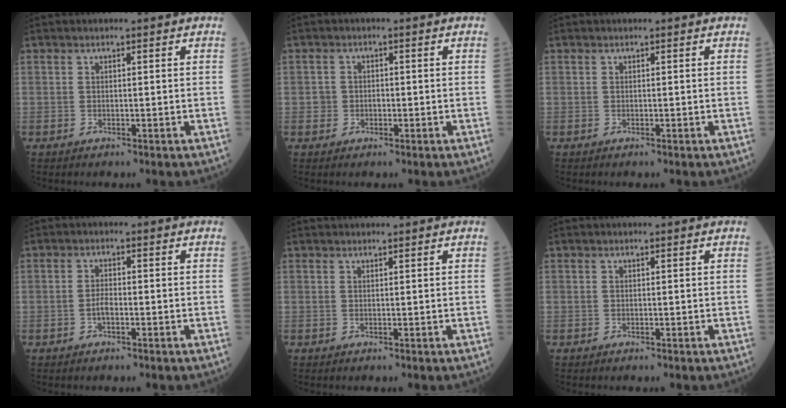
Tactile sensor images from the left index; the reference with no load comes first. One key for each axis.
{"total": 1.8, "fx": -0.6, "fy": 1.7, "fz": 0.3, "tx": -0.001, "ty": 0.008, "tz": -0.010}
{"total": 0.0}
{"total": 1.6, "fx": -0.8, "fy": 0.5, "fz": 1.3, "tx": -0.023, "ty": 0.004, "tz": -0.016}
{"total": 2.1, "fx": 2.0, "fy": 0.1, "fz": 0.6, "tx": -0.004, "ty": 0.023, "tz": 0.030}
{"total": 0.0}